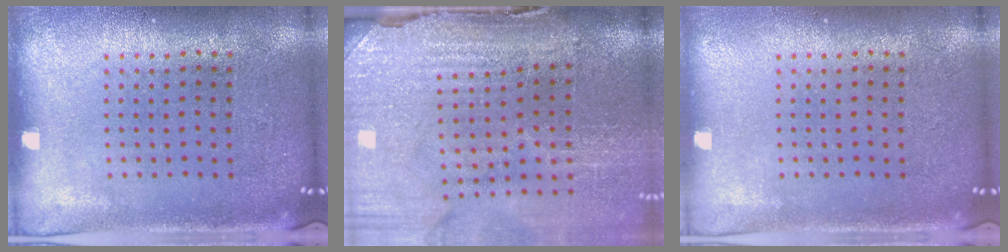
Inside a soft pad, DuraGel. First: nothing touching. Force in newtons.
{"total": 4.6, "press": 3.9, "slide": 2.3}
{"total": 0.0}